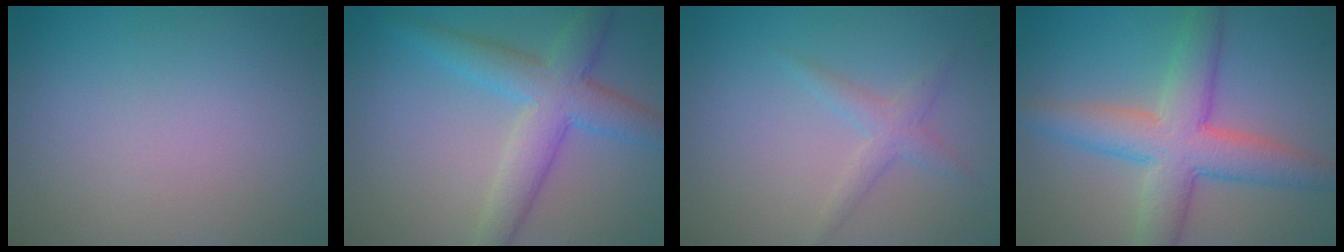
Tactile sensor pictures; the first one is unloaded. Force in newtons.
{"total": 5.4, "press": 5.4, "slide": 0.1}
{"total": 1.9, "press": 1.9, "slide": 0.0}
{"total": 6.9, "press": 6.9, "slide": 0.4}